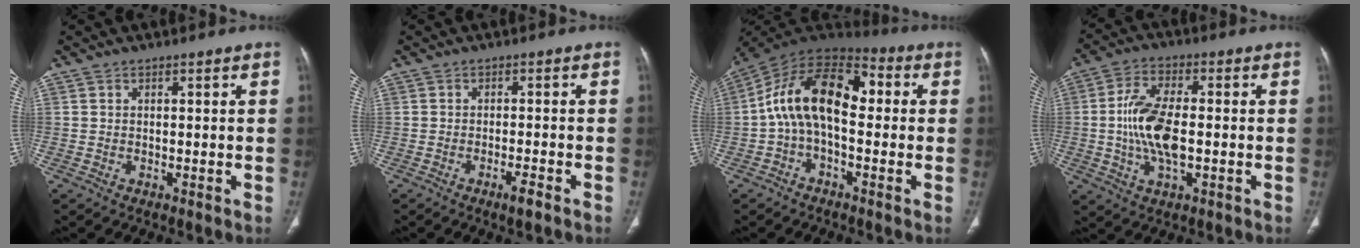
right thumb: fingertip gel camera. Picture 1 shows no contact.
{"total": 2.8, "force": [-1.7, 0.3, 2.1], "torque": [-0.042, 0.005, -0.031]}
{"total": 15.5, "force": [0.1, 8.6, 12.9], "torque": [-0.205, 0.050, -0.013]}
{"total": 11.6, "force": [-0.9, 5.5, 10.2], "torque": [-0.205, 0.008, -0.017]}